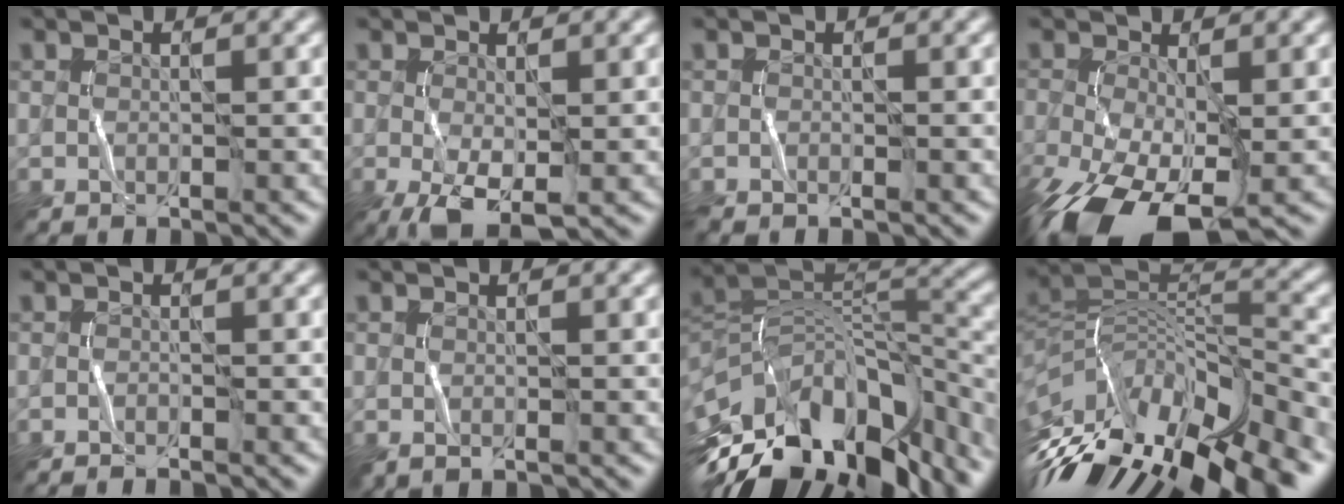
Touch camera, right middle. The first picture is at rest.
{"total": 4.7, "force": [-1.3, 2.1, 4.0], "torque": [-0.091, -0.013, -0.020]}
{"total": 0.7, "force": [-0.6, 0.1, 0.3], "torque": [-0.006, -0.002, -0.013]}
{"total": 11.0, "force": [-5.0, 5.3, 8.2], "torque": [-0.184, -0.058, -0.082]}
{"total": 0.8, "force": [-0.8, 0.0, 0.2], "torque": [-0.002, -0.001, -0.016]}
{"total": 0.6, "force": [0.1, 0.2, 0.6], "torque": [-0.009, -0.002, 0.002]}
{"total": 15.0, "force": [-9.2, 7.6, 9.0], "torque": [-0.185, 0.003, -0.147]}
{"total": 16.0, "force": [-9.8, 6.4, 11.0], "torque": [-0.211, 0.013, -0.163]}